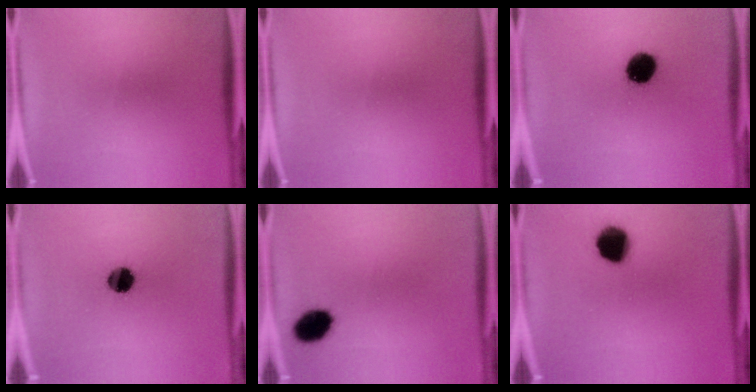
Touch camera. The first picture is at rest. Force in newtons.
{"total": 0.0}
{"total": 10.3}
{"total": 8.0}
{"total": 8.0}
{"total": 10.6}